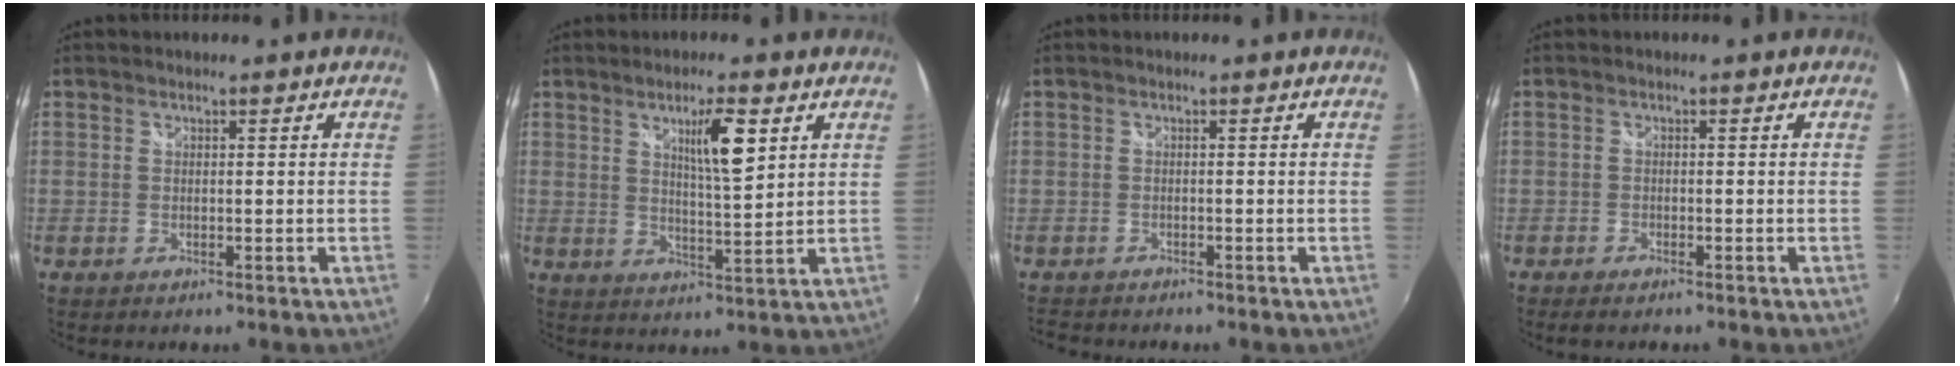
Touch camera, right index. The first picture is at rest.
{"total": 7.0, "force": [3.3, 1.2, 6.1], "torque": [-0.098, -0.001, 0.054]}
{"total": 2.4, "force": [-2.1, 1.2, 0.1], "torque": [-0.013, -0.003, -0.041]}
{"total": 2.1, "force": [-1.8, 0.5, 0.9], "torque": [-0.025, -0.009, -0.035]}